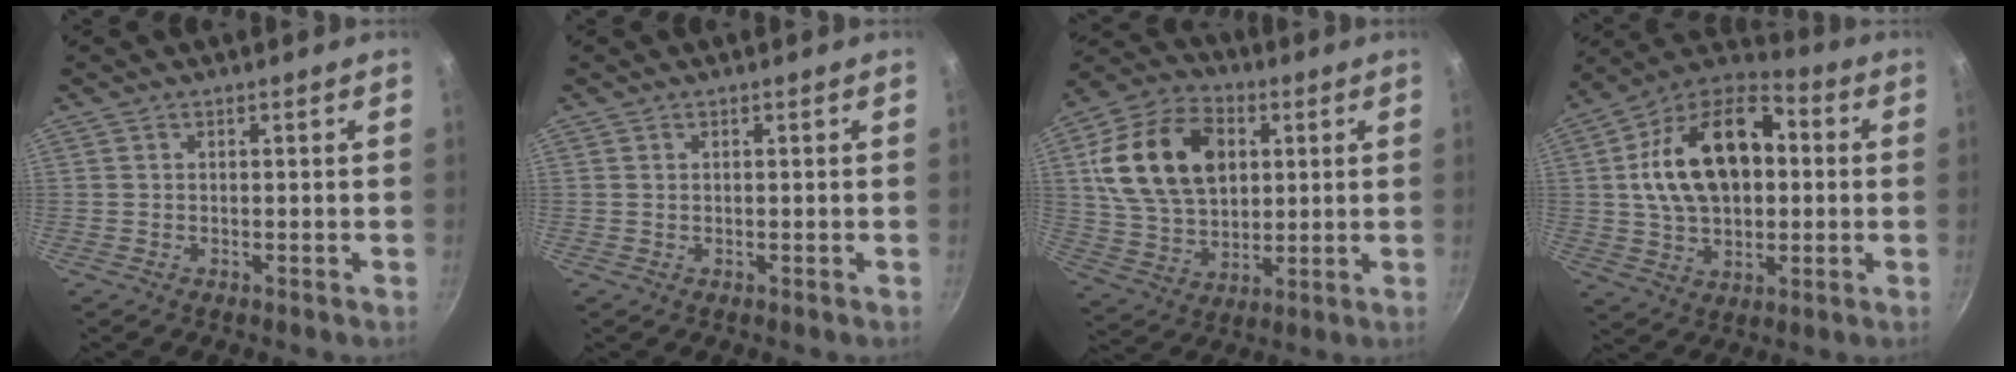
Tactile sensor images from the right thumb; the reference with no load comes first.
{"total": 0.0}
{"total": 20.0, "force": [4.8, 13.8, 13.6], "torque": [-0.229, -0.001, 0.084]}
{"total": 21.7, "force": [2.4, 13.9, 16.4], "torque": [-0.260, 0.029, 0.029]}